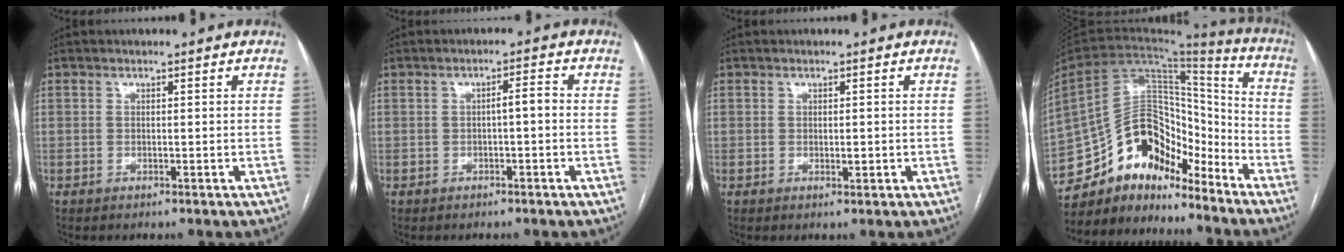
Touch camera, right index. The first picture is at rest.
{"total": 2.2, "force": [-0.3, 0.4, 2.1], "torque": [-0.031, 0.006, -0.005]}
{"total": 1.2, "force": [-0.1, 0.5, 1.1], "torque": [-0.014, -0.002, 0.002]}
{"total": 17.6, "force": [-14.3, 7.4, 7.2], "torque": [-0.128, 0.067, -0.247]}